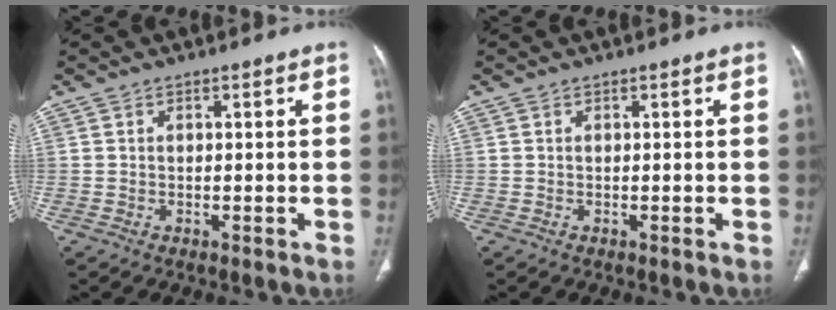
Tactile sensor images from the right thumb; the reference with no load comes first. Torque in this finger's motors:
{"motor_torque": [2.30, 2.26, 0.12, -0.19, 0.05]}